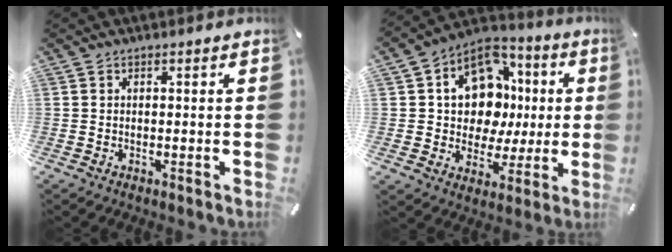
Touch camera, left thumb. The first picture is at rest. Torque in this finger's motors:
{"motor_torque": [1.73, 3.27, 0.69, -0.38, 0.39]}